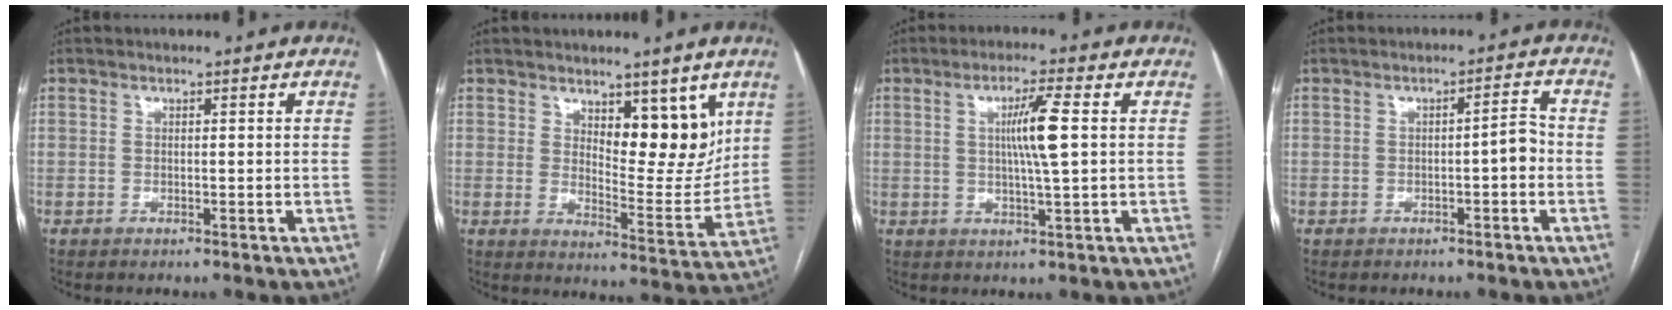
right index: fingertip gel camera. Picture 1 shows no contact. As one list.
[{"total": 9.3, "force": [4.9, 3.5, 7.1], "torque": [-0.093, -0.014, 0.083]}, {"total": 6.4, "force": [1.0, -0.4, 6.3], "torque": [-0.112, -0.001, 0.018]}, {"total": 3.0, "force": [-0.8, 0.5, 2.9], "torque": [-0.035, 0.009, -0.013]}]